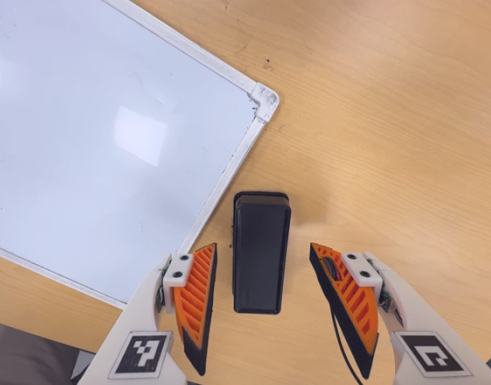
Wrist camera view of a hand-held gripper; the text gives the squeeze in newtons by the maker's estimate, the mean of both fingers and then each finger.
{"total": 0.0}